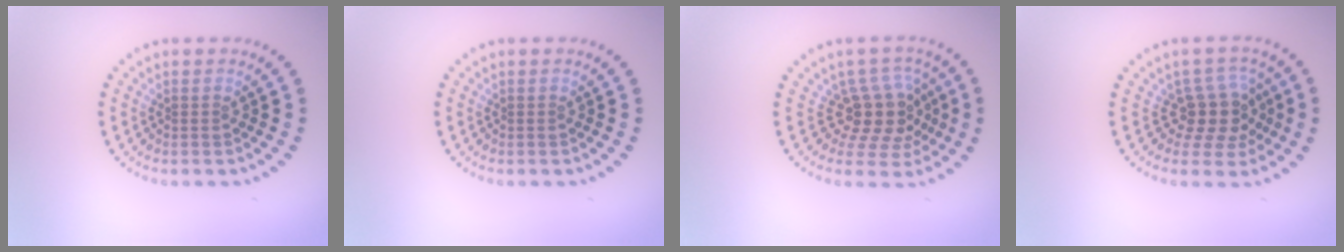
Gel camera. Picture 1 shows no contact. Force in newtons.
{"total": 0.0}
{"total": 4.1, "press": 3.0, "slide": 2.7}
{"total": 3.6, "press": 2.8, "slide": 2.3}